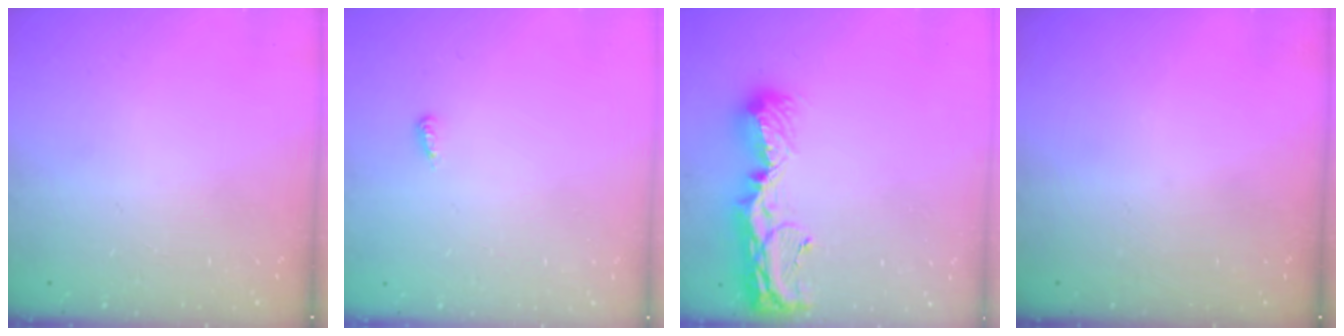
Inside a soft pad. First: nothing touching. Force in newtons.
{"total": 3.7, "press": 3.7, "slide": 0.2}
{"total": 12.3, "press": 12.3, "slide": 1.3}
{"total": 0.0}